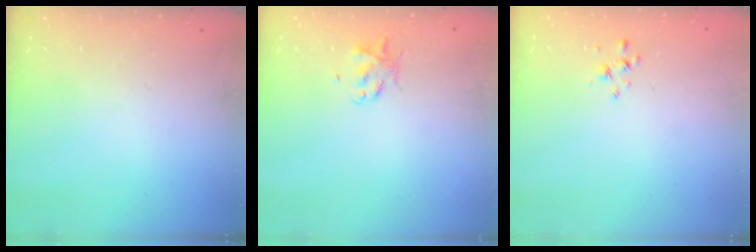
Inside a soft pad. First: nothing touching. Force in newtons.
{"total": 2.5, "press": 2.5, "slide": 0.4}
{"total": 2.7, "press": 2.5, "slide": 0.9}